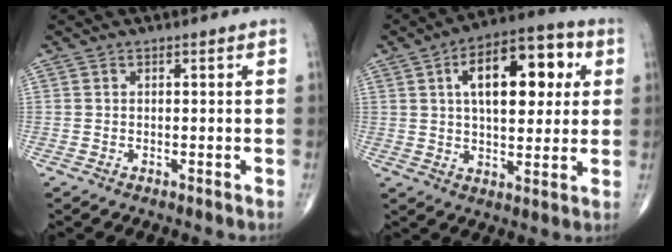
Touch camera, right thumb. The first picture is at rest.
{"total": 16.9, "force": [4.5, 8.4, 14.0], "torque": [-0.180, 0.012, 0.063]}